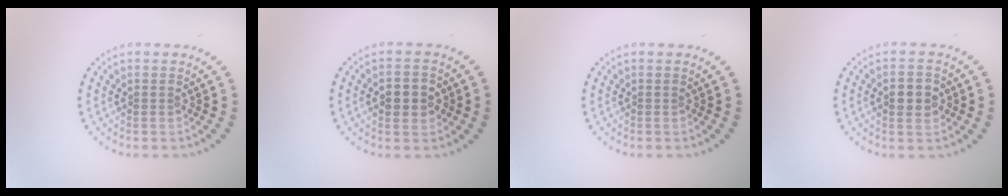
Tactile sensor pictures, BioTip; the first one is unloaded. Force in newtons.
{"total": 3.0, "press": 3.0, "slide": 0.2}
{"total": 0.0}
{"total": 2.6, "press": 2.6, "slide": 0.1}